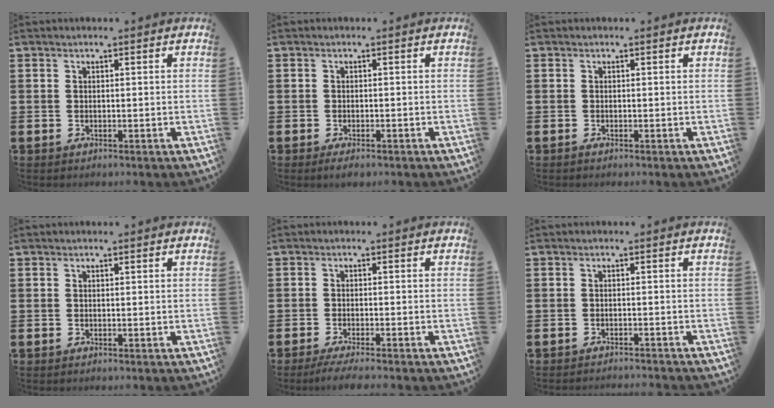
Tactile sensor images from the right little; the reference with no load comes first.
{"total": 1.0, "force": [-0.6, 0.4, 0.8], "torque": [-0.007, -0.005, -0.014]}
{"total": 0.0}
{"total": 0.0}
{"total": 1.9, "force": [-1.5, 0.0, 1.2], "torque": [-0.019, 0.001, -0.028]}
{"total": 1.1, "force": [-1.0, -0.3, -0.1], "torque": [0.001, 0.002, -0.022]}